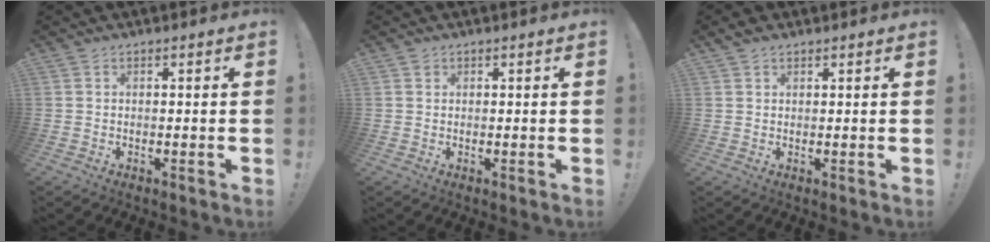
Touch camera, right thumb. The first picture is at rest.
{"total": 0.9, "force": [0.5, 0.7, 0.1], "torque": [0.004, -0.002, 0.009]}
{"total": 1.7, "force": [1.3, 1.0, 0.6], "torque": [-0.009, -0.002, 0.025]}